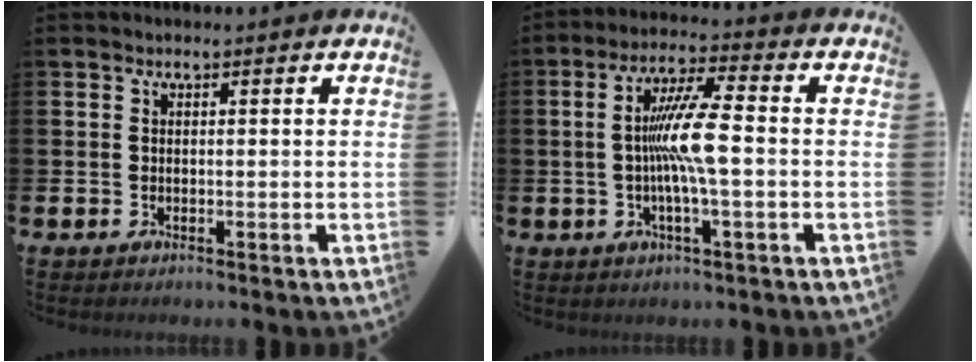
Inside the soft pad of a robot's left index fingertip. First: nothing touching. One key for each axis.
{"total": 8.4, "fx": -0.4, "fy": 1.1, "fz": 8.4, "tx": -0.168, "ty": 0.000, "tz": -0.017}